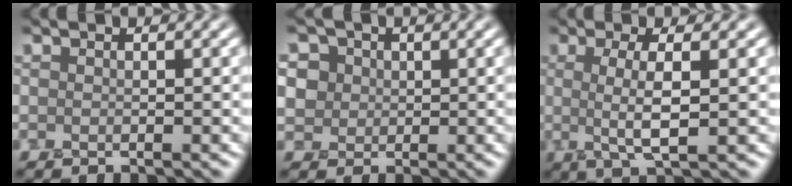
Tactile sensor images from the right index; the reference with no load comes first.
{"total": 5.3, "force": [2.5, 4.4, 1.6], "torque": [-0.038, 0.034, 0.030]}
{"total": 3.7, "force": [0.4, 0.9, 3.6], "torque": [-0.063, 0.005, 0.008]}